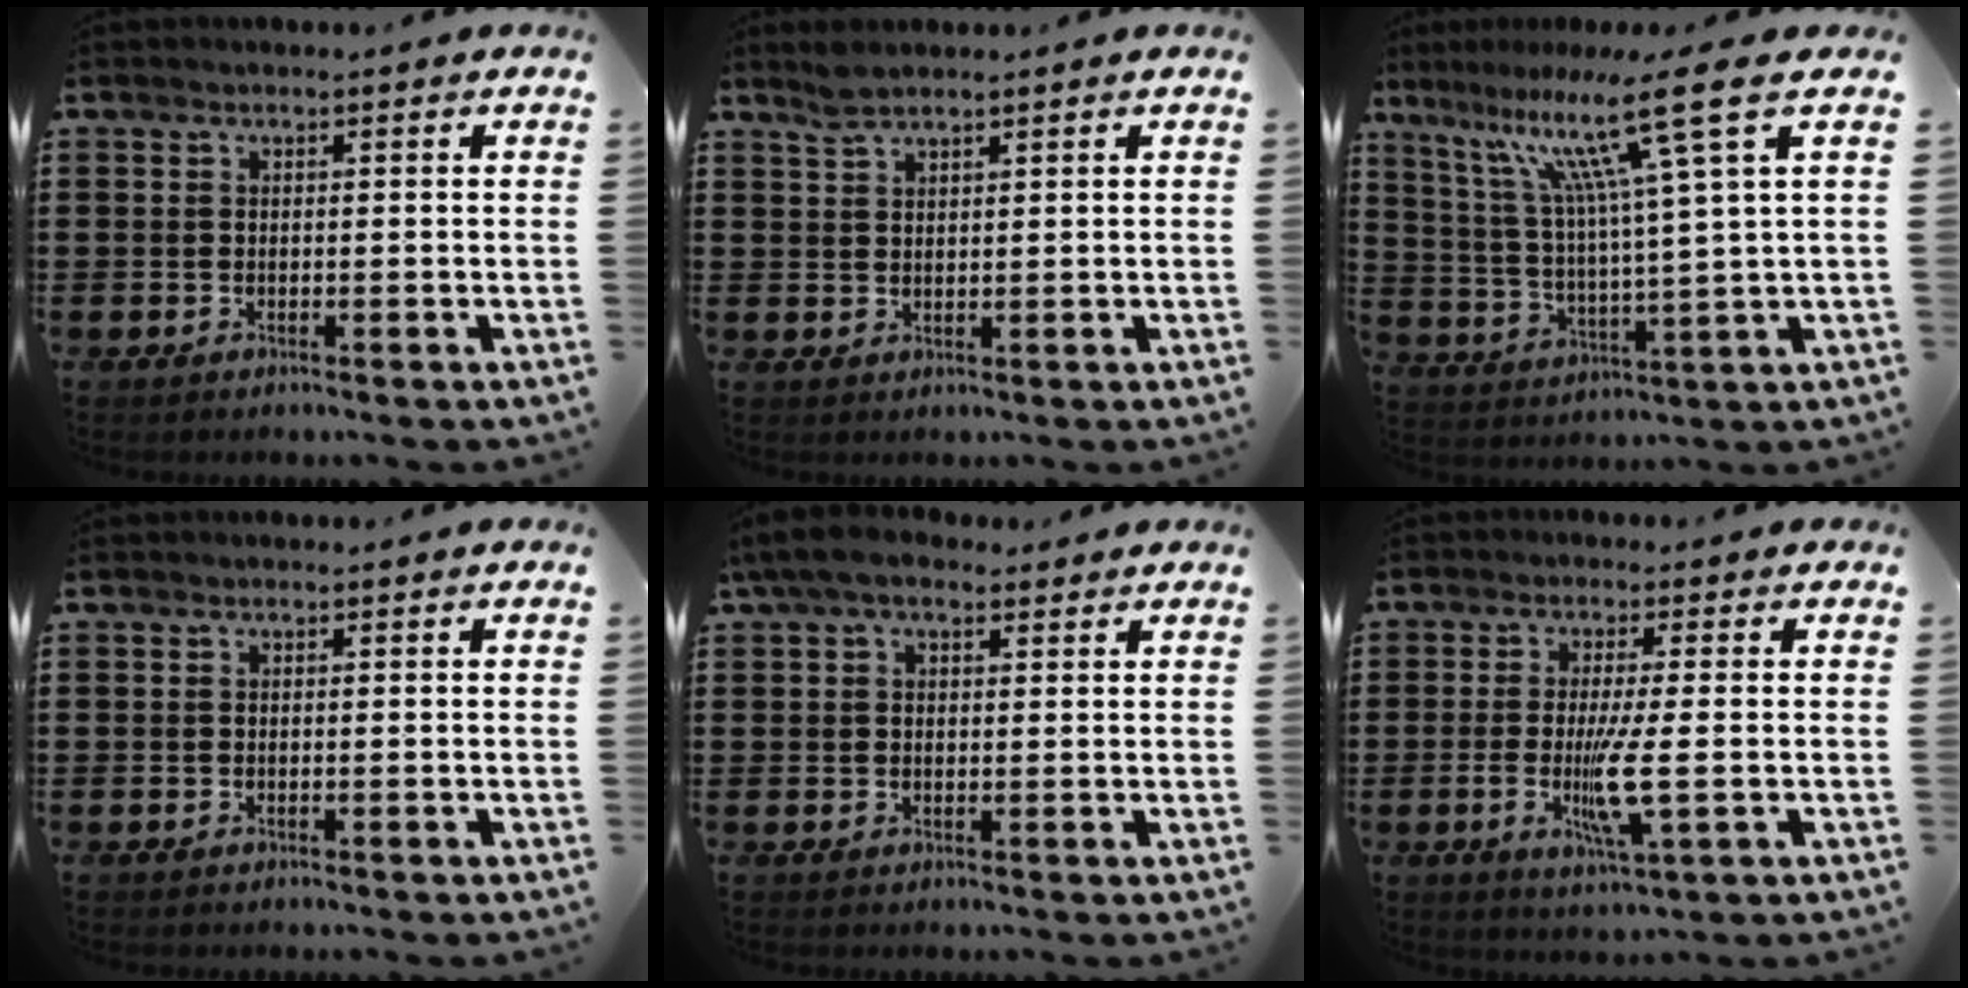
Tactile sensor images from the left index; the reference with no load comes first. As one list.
[{"total": 2.2, "force": [1.9, 0.4, 1.0], "torque": [-0.024, 0.002, 0.036]}, {"total": 14.1, "force": [7.9, -0.3, 11.7], "torque": [-0.236, -0.026, 0.119]}, {"total": 0.0}, {"total": 4.8, "force": [3.1, 2.1, 3.0], "torque": [-0.068, 0.008, 0.057]}, {"total": 7.0, "force": [-1.2, 0.6, 6.9], "torque": [-0.138, -0.019, -0.026]}]